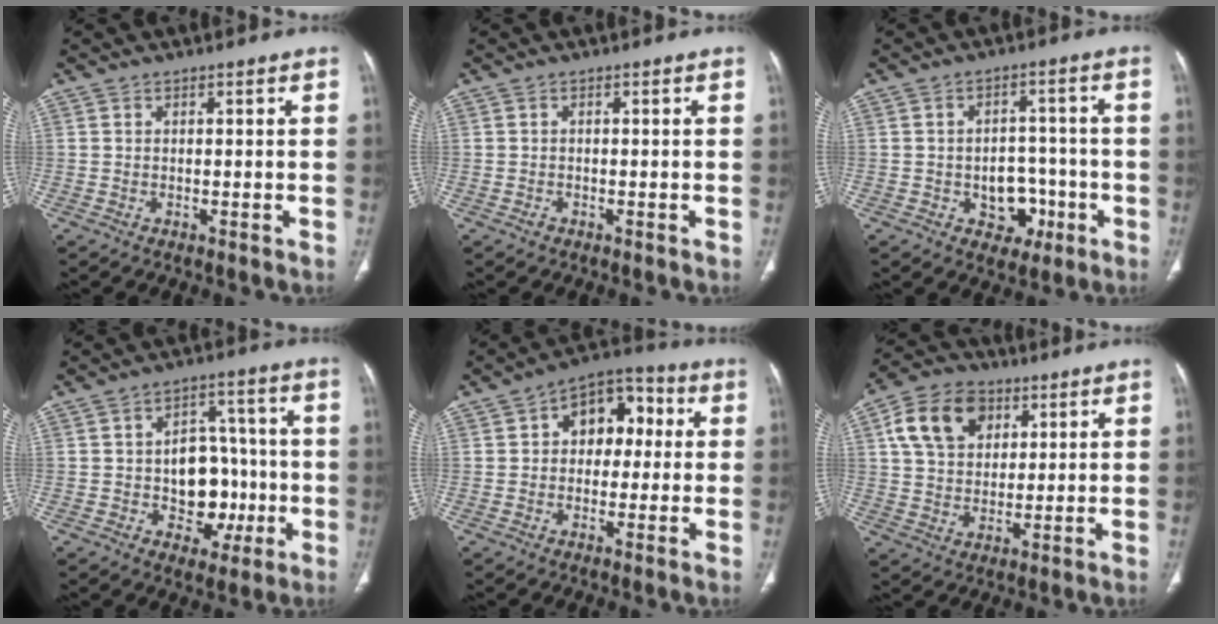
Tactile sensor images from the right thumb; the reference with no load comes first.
{"total": 0.8, "force": [-0.5, 0.6, 0.3], "torque": [-0.005, 0.002, -0.009]}
{"total": 7.5, "force": [-2.5, 5.8, 4.1], "torque": [-0.018, 0.030, -0.027]}
{"total": 11.8, "force": [-2.0, 8.7, 7.8], "torque": [-0.059, 0.035, -0.021]}
{"total": 11.4, "force": [2.1, 7.8, 8.1], "torque": [-0.070, 0.027, 0.021]}
{"total": 13.0, "force": [4.9, 9.4, 7.5], "torque": [-0.116, -0.001, 0.084]}